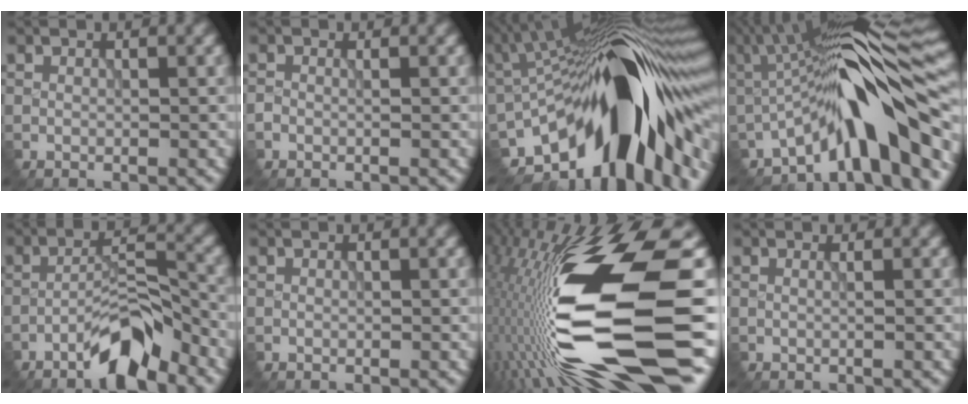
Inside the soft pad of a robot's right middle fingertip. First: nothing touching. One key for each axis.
{"total": 0.8, "fx": -0.3, "fy": 0.4, "fz": 0.6, "tx": -0.011, "ty": -0.002, "tz": -0.002}
{"total": 18.5, "fx": -6.2, "fy": 6.8, "fz": 16.0, "tx": -0.233, "ty": 0.018, "tz": -0.120}
{"total": 11.5, "fx": -4.2, "fy": 2.7, "fz": 10.4, "tx": -0.144, "ty": 0.024, "tz": -0.078}
{"total": 5.7, "fx": -4.0, "fy": 1.1, "fz": 4.0, "tx": -0.069, "ty": 0.012, "tz": -0.074}
{"total": 0.0}
{"total": 18.0, "fx": -4.1, "fy": 3.8, "fz": 17.1, "tx": -0.315, "ty": 0.006, "tz": -0.066}
{"total": 1.0, "fx": 0.3, "fy": 0.5, "fz": 0.8, "tx": -0.006, "ty": -0.001, "tz": -0.006}